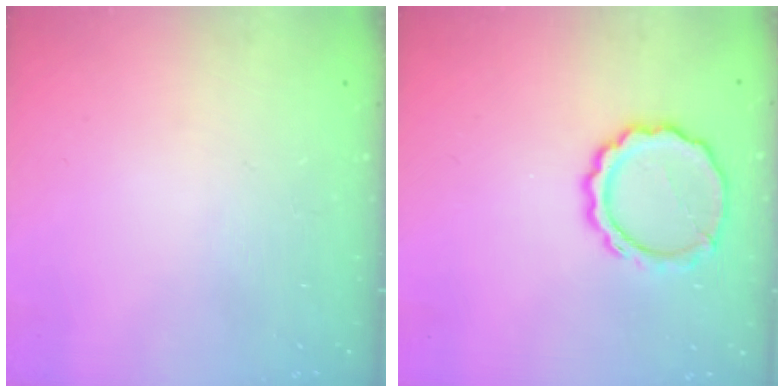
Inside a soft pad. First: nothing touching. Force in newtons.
{"total": 9.7, "press": 9.6, "slide": 1.8}